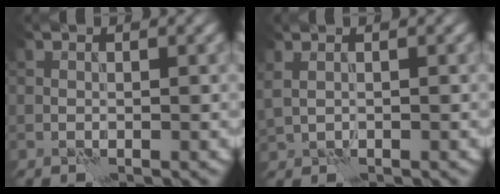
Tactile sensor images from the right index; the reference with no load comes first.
{"total": 1.7, "force": [1.0, 0.7, 1.1], "torque": [-0.020, 0.009, 0.011]}